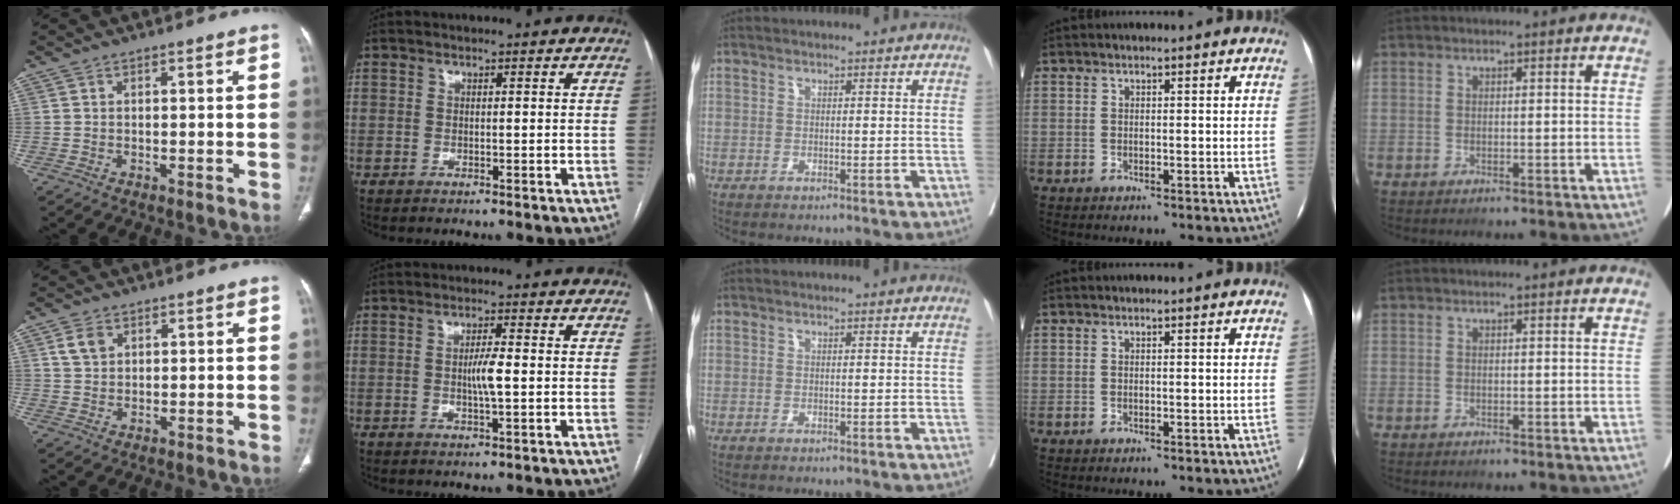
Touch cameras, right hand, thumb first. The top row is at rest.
{"thumb": {"total": 3.6, "force": [1.6, 2.6, 1.9], "torque": [-0.030, -0.001, 0.035]}, "index": {"total": 3.6, "force": [-0.3, 0.3, 3.6], "torque": [-0.065, -0.002, -0.004]}}